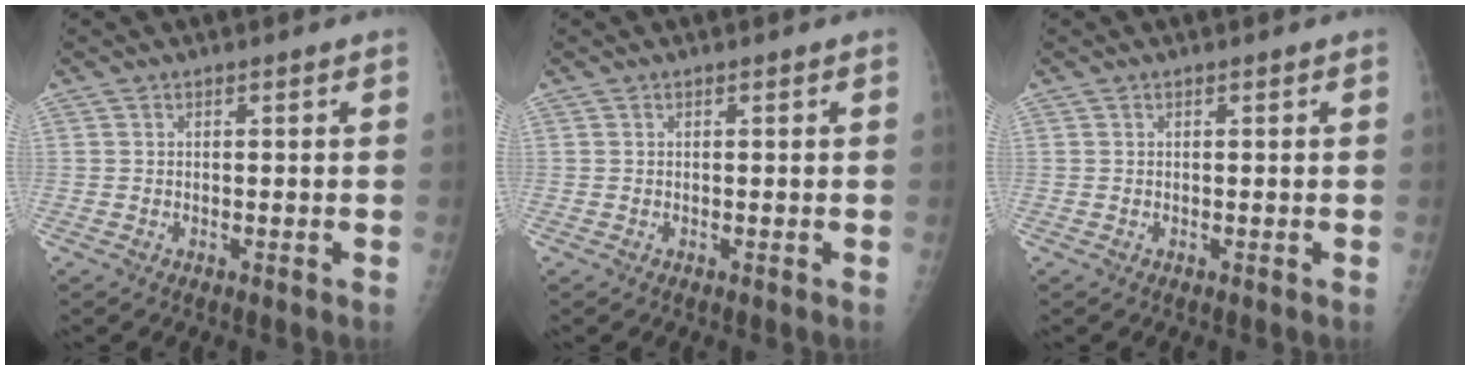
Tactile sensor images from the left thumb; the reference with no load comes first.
{"total": 0.0}
{"total": 0.0}